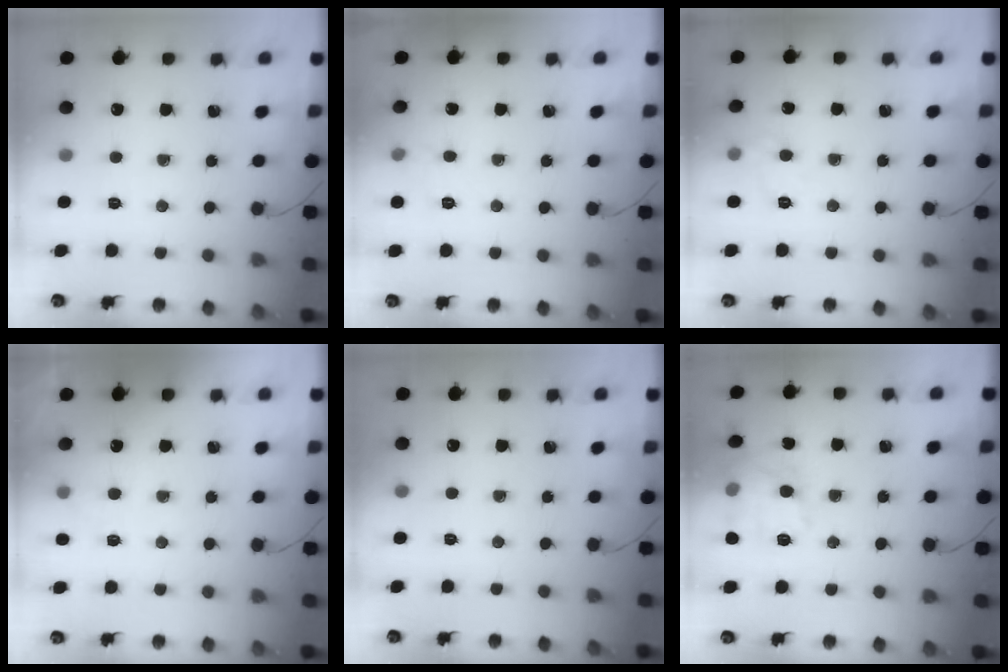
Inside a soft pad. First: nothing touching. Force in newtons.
{"total": 6.1, "press": 5.9, "slide": 1.4}
{"total": 8.2, "press": 8.0, "slide": 1.5}
{"total": 1.6, "press": 1.2, "slide": 1.1}
{"total": 0.0}
{"total": 14.4, "press": 14.4, "slide": 0.4}